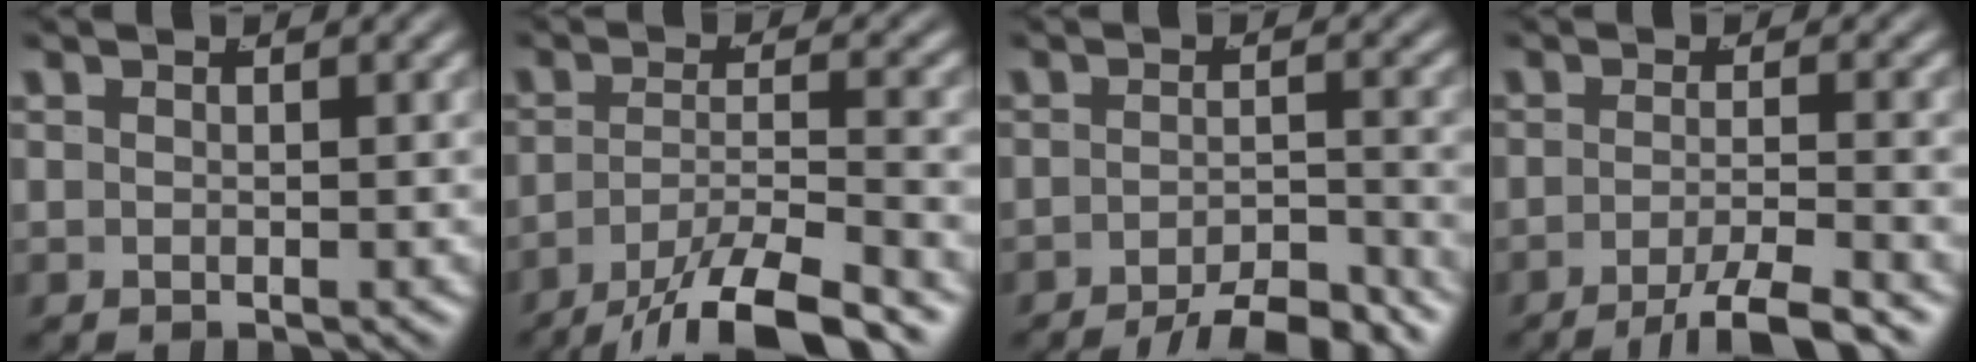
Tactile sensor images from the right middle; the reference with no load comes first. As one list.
[{"total": 7.2, "force": [-5.3, 1.5, 4.7], "torque": [-0.068, -0.020, -0.071]}, {"total": 6.3, "force": [-5.7, 1.0, 2.5], "torque": [-0.013, -0.008, -0.091]}, {"total": 5.4, "force": [-4.2, 0.7, 3.4], "torque": [-0.047, -0.013, -0.062]}]